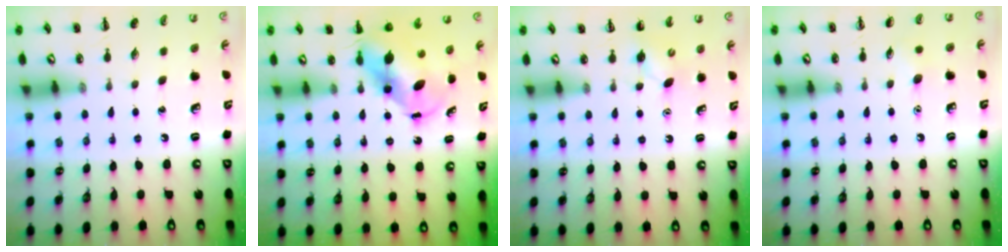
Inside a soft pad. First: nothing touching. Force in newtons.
{"total": 6.3, "press": 6.1, "slide": 1.6}
{"total": 2.3, "press": 2.2, "slide": 0.7}
{"total": 4.5, "press": 4.2, "slide": 1.4}